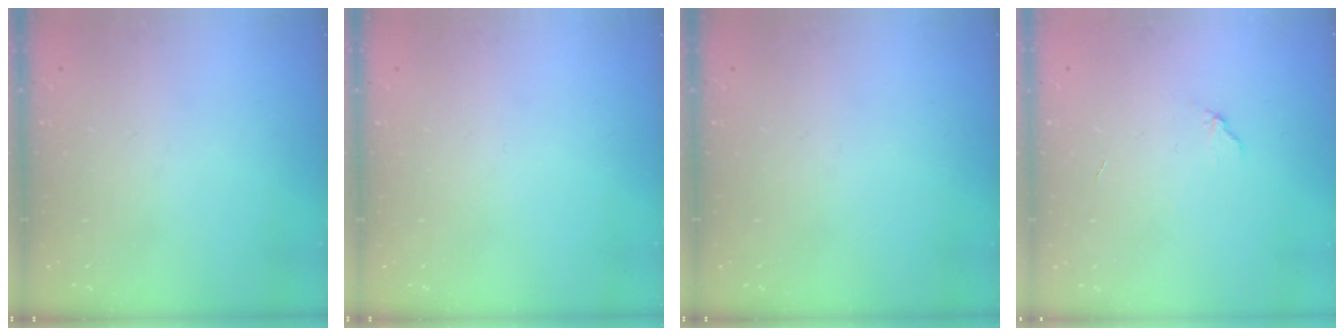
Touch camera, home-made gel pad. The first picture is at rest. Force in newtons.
{"total": 0.0}
{"total": 0.0}
{"total": 5.5, "press": 5.4, "slide": 0.4}